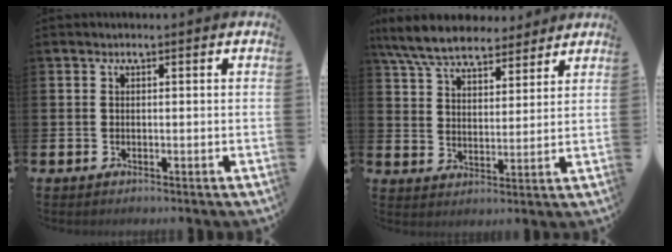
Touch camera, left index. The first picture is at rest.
{"total": 7.9, "force": [7.3, 2.2, 2.2], "torque": [-0.073, -0.028, 0.134]}